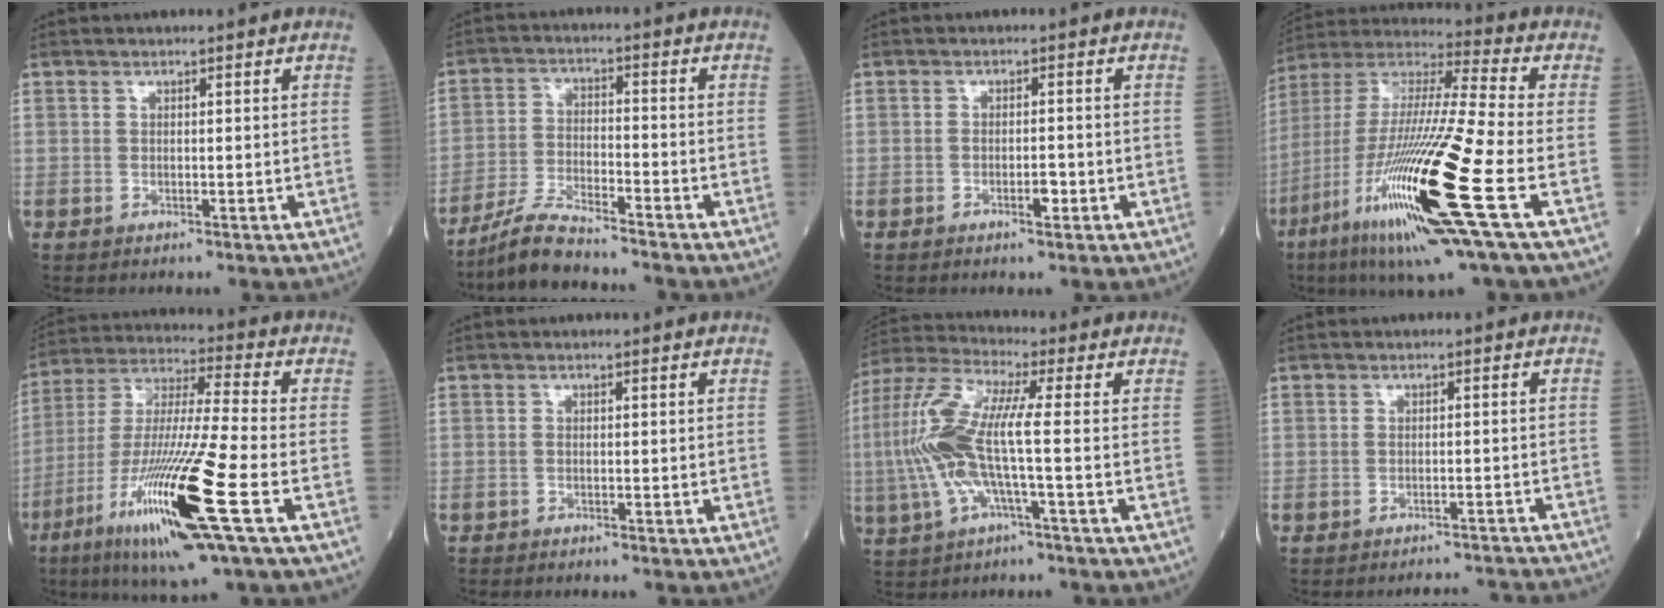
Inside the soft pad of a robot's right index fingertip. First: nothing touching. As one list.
[{"total": 7.4, "force": [-6.8, 0.3, 3.0], "torque": [-0.065, -0.019, -0.130]}, {"total": 2.0, "force": [-1.0, 0.5, 1.7], "torque": [-0.028, 0.001, -0.016]}, {"total": 24.8, "force": [-9.3, 0.8, 23.0], "torque": [-0.458, -0.050, -0.176]}, {"total": 20.3, "force": [-8.5, 0.4, 18.4], "torque": [-0.379, -0.038, -0.159]}, {"total": 1.1, "force": [-1.0, 0.1, 0.3], "torque": [-0.008, -0.001, -0.017]}, {"total": 11.6, "force": [-1.3, 1.4, 11.5], "torque": [-0.269, 0.017, -0.033]}, {"total": 5.8, "force": [-5.8, 0.7, -0.3], "torque": [0.015, 0.011, -0.063]}]